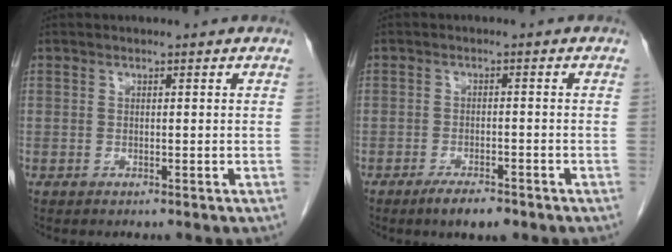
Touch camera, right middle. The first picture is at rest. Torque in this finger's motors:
{"motor_torque": [0.80, -0.48, 0.07, 0.07]}